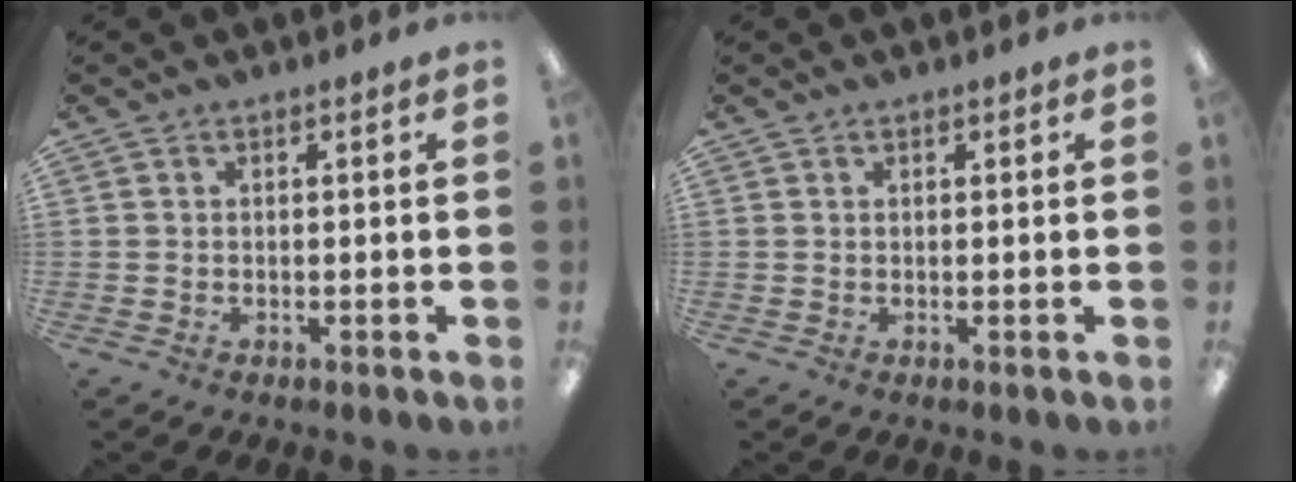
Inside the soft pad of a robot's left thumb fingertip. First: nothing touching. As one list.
[{"total": 0.6, "force": [0.5, 0.3, 0.2], "torque": [-0.004, 0.001, 0.010]}]